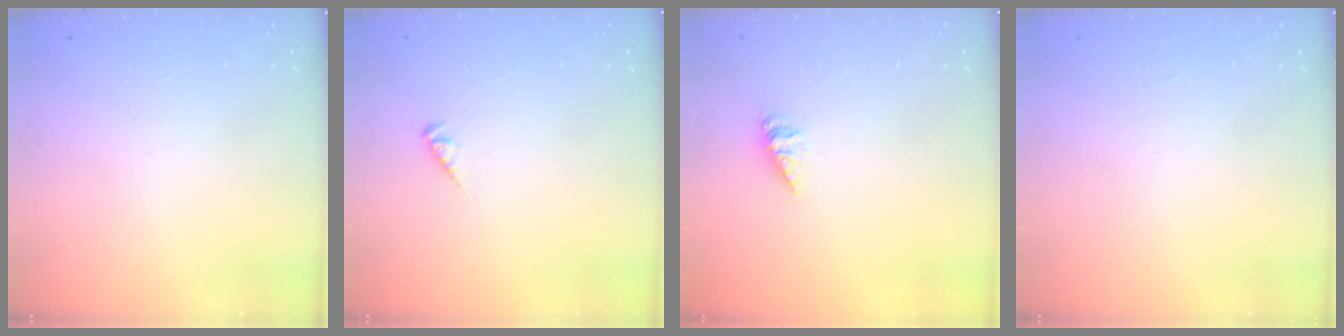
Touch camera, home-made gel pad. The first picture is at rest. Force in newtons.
{"total": 2.1, "press": 2.0, "slide": 0.5}
{"total": 3.4, "press": 3.3, "slide": 0.4}
{"total": 0.0}